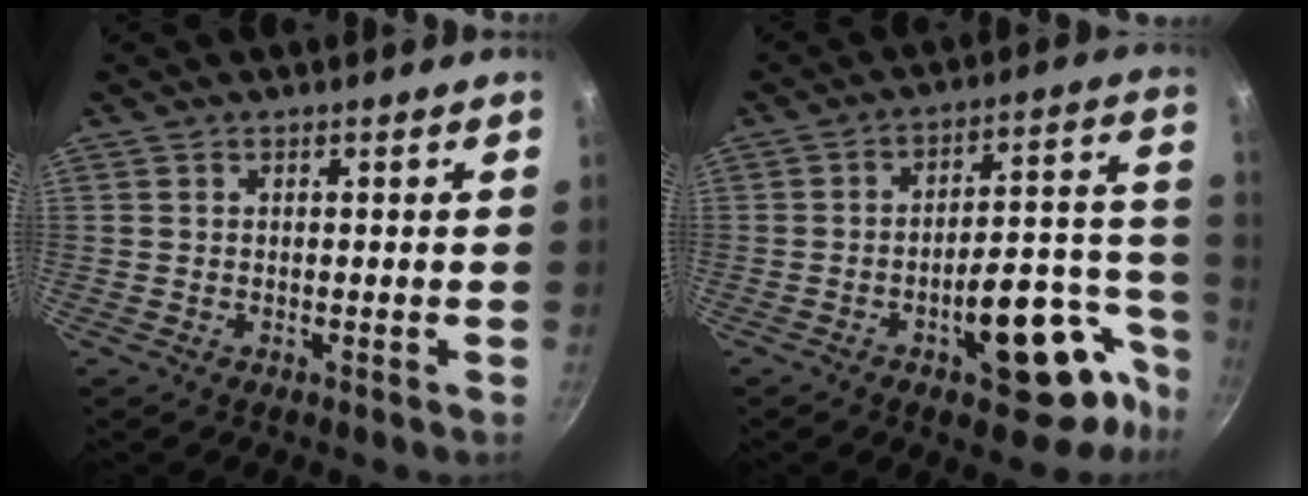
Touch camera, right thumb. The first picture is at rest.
{"total": 19.5, "force": [-9.4, 8.6, 14.8], "torque": [-0.128, 0.067, -0.126]}